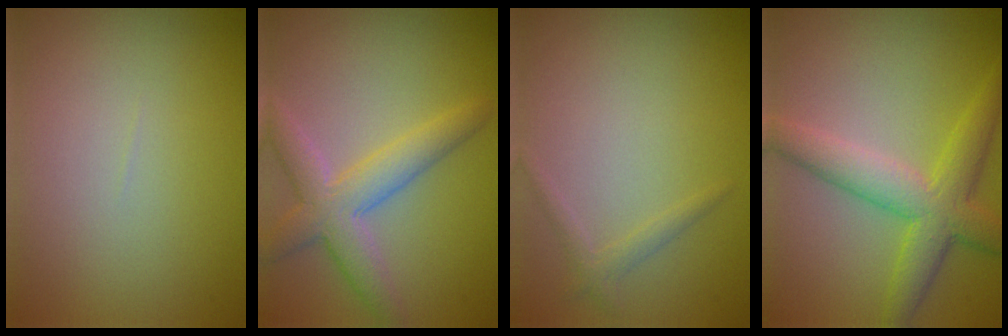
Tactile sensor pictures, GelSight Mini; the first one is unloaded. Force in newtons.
{"total": 4.6, "press": 4.6, "slide": 0.4}
{"total": 1.1, "press": 1.1, "slide": 0.1}
{"total": 5.3, "press": 5.3, "slide": 0.2}